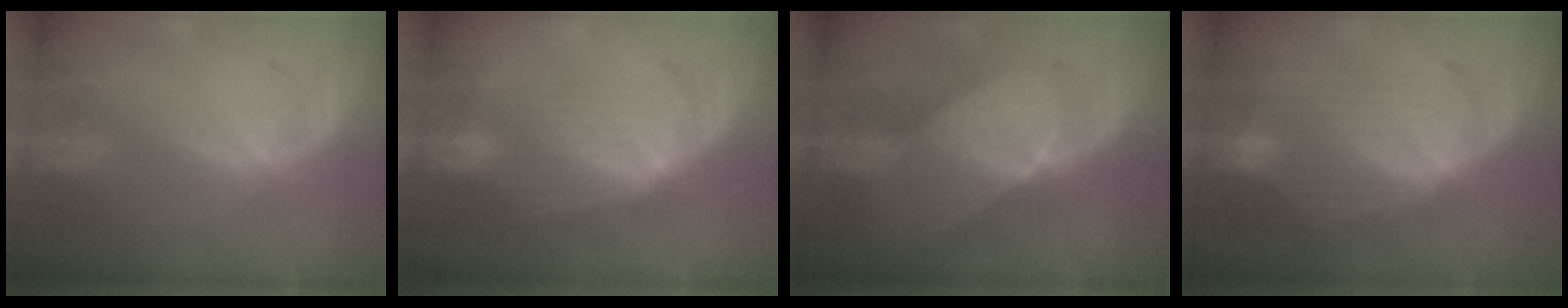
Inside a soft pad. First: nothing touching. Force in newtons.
{"total": 7.2, "press": 6.7, "slide": 2.6}
{"total": 7.7, "press": 6.9, "slide": 3.5}
{"total": 8.7, "press": 8.1, "slide": 3.4}